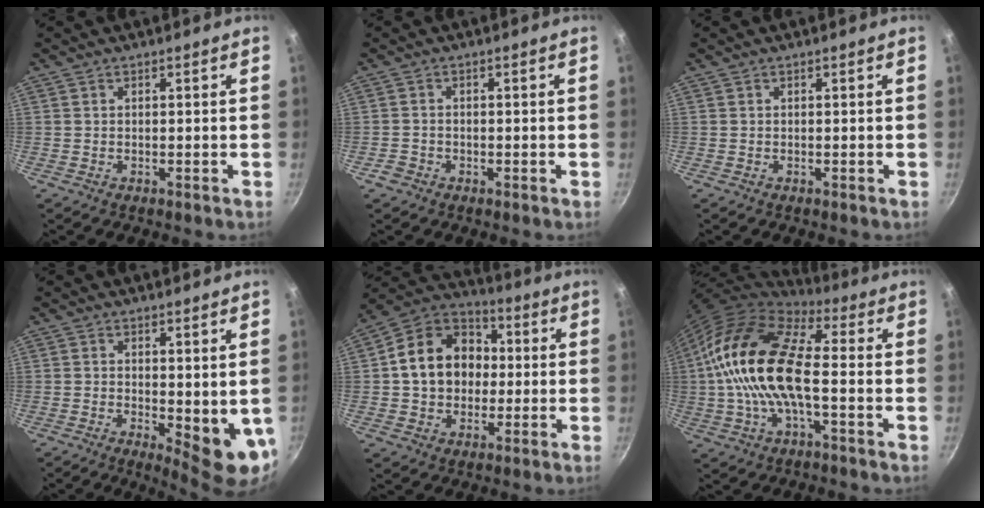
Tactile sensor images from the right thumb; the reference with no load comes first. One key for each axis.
{"total": 1.8, "fx": -1.1, "fy": 1.4, "fz": 0.5, "tx": -0.008, "ty": 0.009, "tz": -0.019}
{"total": 0.0}
{"total": 8.4, "fx": -0.3, "fy": 3.2, "fz": 7.7, "tx": -0.095, "ty": -0.018, "tz": 0.003}
{"total": 16.0, "fx": 1.1, "fy": 12.8, "fz": 9.5, "tx": -0.129, "ty": 0.030, "tz": 0.005}
{"total": 18.0, "fx": -0.3, "fy": 8.0, "fz": 16.1, "tx": -0.288, "ty": 0.027, "tz": -0.017}